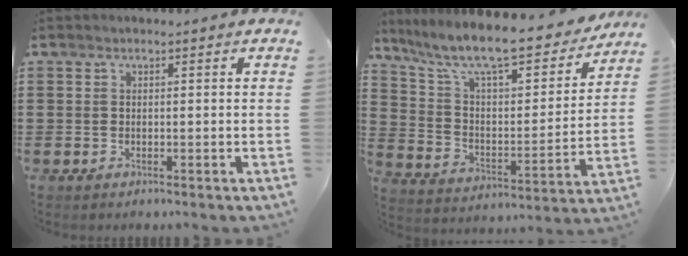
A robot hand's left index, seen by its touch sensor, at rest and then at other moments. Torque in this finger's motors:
{"motor_torque": [1.08, -1.06, 0.55, 0.21]}